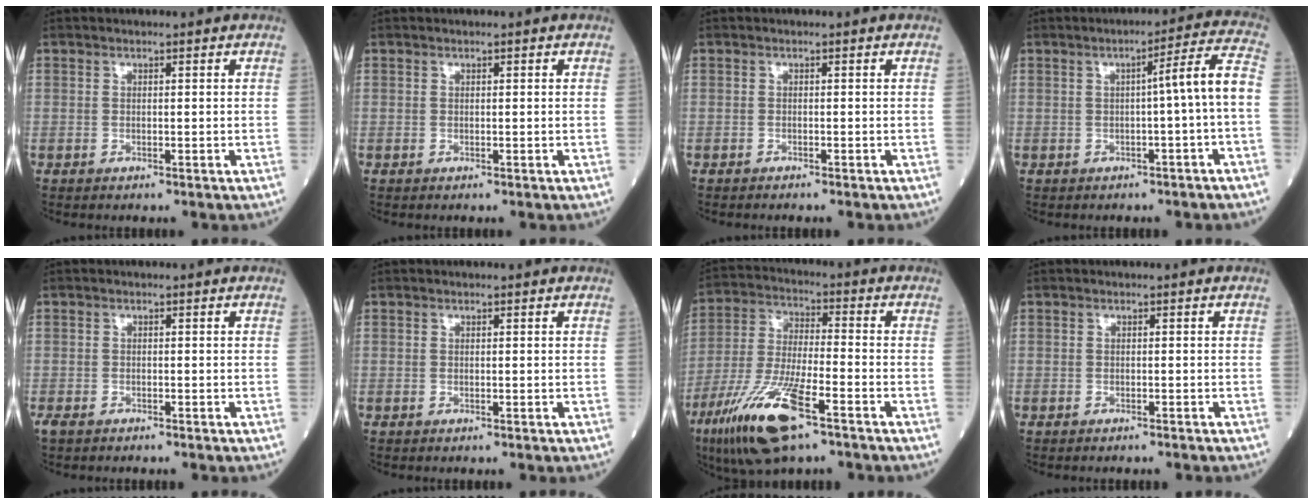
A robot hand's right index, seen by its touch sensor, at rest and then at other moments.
{"total": 0.0}
{"total": 1.0, "force": [-0.9, 0.0, 0.3], "torque": [-0.004, -0.001, -0.013]}
{"total": 6.3, "force": [-0.9, -0.9, 6.2], "torque": [-0.084, 0.016, -0.014]}
{"total": 1.9, "force": [-1.7, 0.6, 0.8], "torque": [-0.018, -0.005, -0.025]}
{"total": 0.0}
{"total": 14.7, "force": [-8.3, 2.6, 11.8], "torque": [-0.249, -0.031, -0.154]}
{"total": 1.5, "force": [-1.5, 0.0, 0.4], "torque": [-0.005, -0.001, -0.018]}